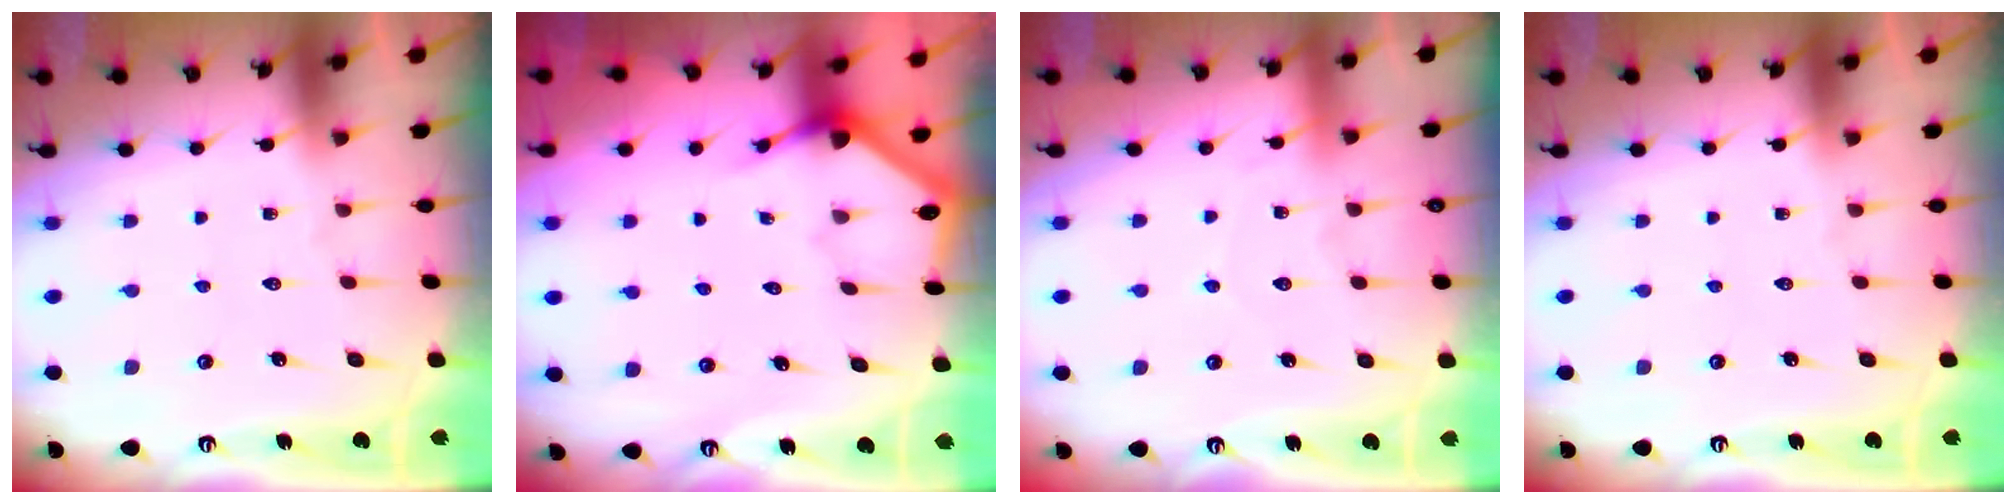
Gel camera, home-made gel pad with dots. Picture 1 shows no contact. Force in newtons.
{"total": 3.3, "press": 3.3, "slide": 0.2}
{"total": 6.0, "press": 6.0, "slide": 0.7}
{"total": 0.0}